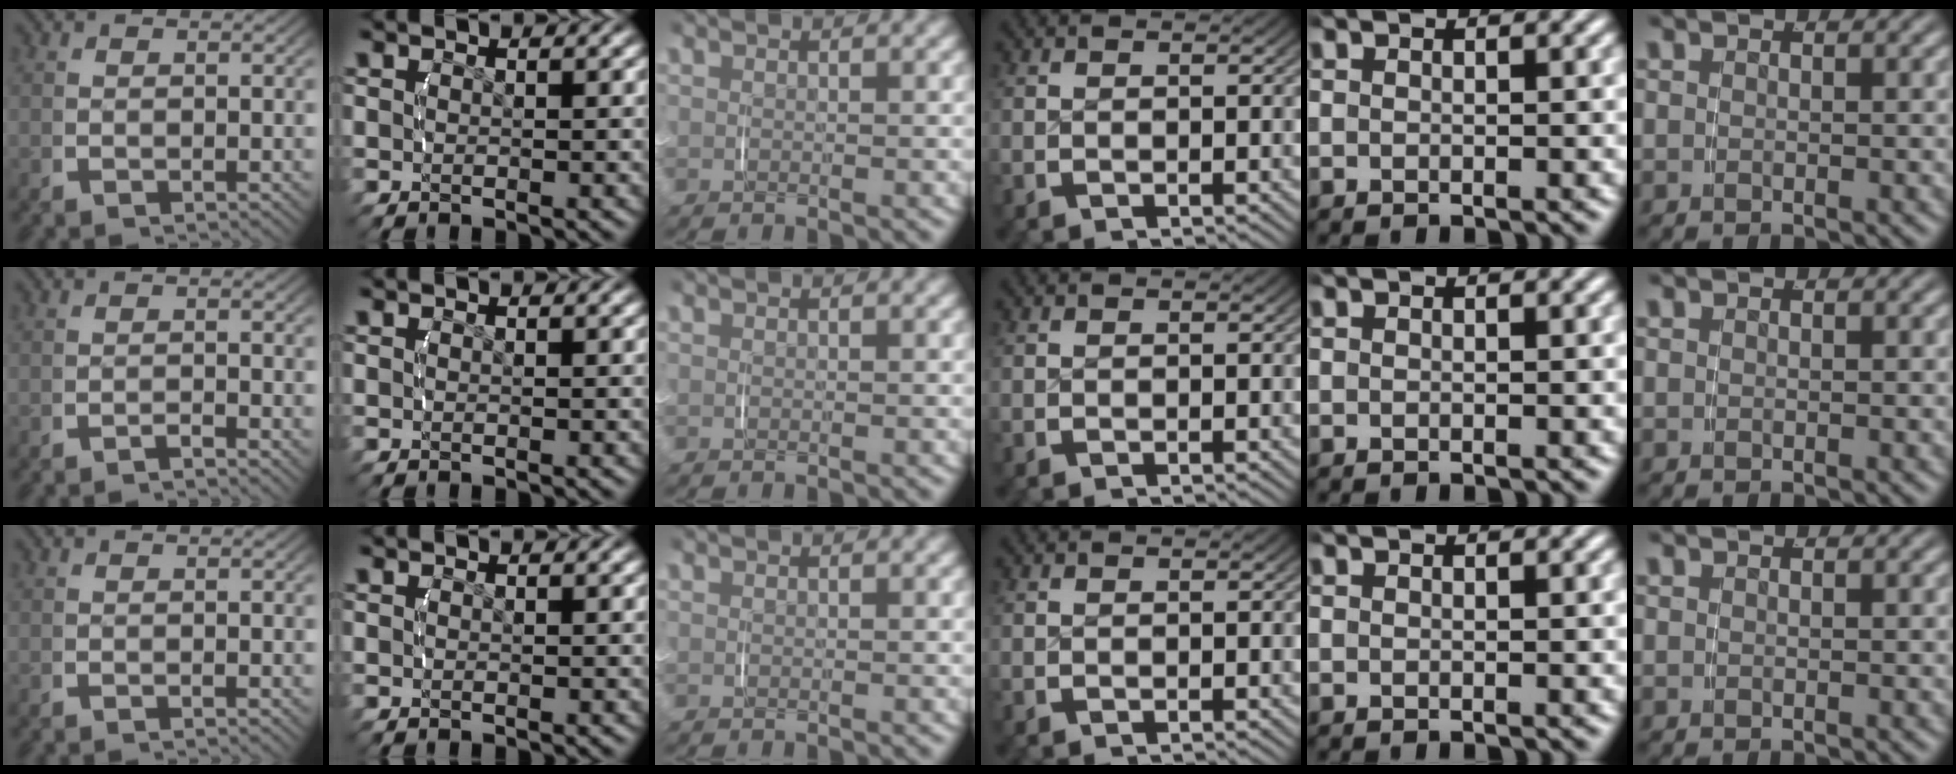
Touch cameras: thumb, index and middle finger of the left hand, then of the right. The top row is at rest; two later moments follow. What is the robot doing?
{"motion": "lift_and_place", "object": "dispenser bottle"}